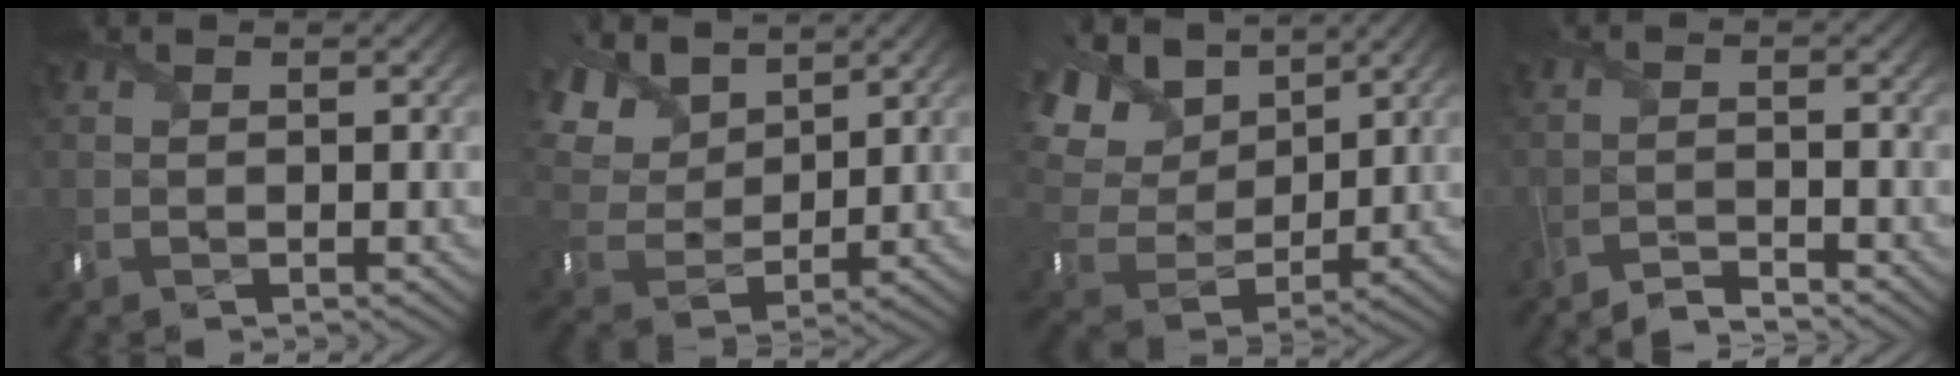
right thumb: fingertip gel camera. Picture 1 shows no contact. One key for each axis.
{"total": 10.6, "fx": 6.5, "fy": 6.1, "fz": 5.7, "tx": -0.178, "ty": 0.023, "tz": 0.118}
{"total": 13.8, "fx": 6.9, "fy": 8.8, "fz": 8.0, "tx": -0.242, "ty": 0.037, "tz": 0.131}
{"total": 2.4, "fx": -2.4, "fy": -0.6, "fz": 0.0, "tx": 0.006, "ty": 0.003, "tz": -0.056}